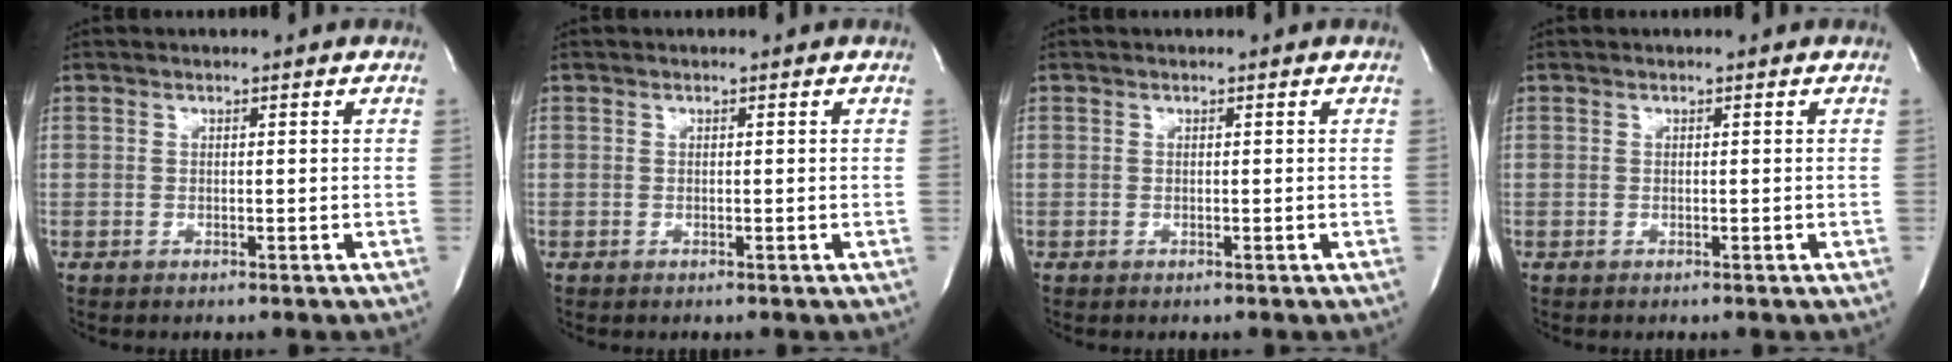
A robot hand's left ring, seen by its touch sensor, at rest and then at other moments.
{"total": 0.0}
{"total": 0.0}
{"total": 0.0}